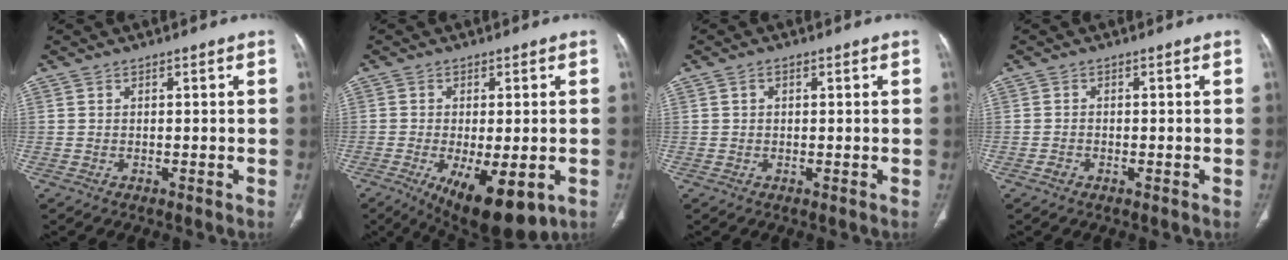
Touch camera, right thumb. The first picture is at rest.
{"total": 13.4, "force": [-5.2, 5.3, 11.1], "torque": [-0.165, -0.014, -0.064]}
{"total": 1.0, "force": [0.3, 0.7, 0.6], "torque": [-0.009, 0.005, 0.006]}
{"total": 1.0, "force": [-0.6, 0.6, 0.4], "torque": [-0.011, 0.002, -0.014]}